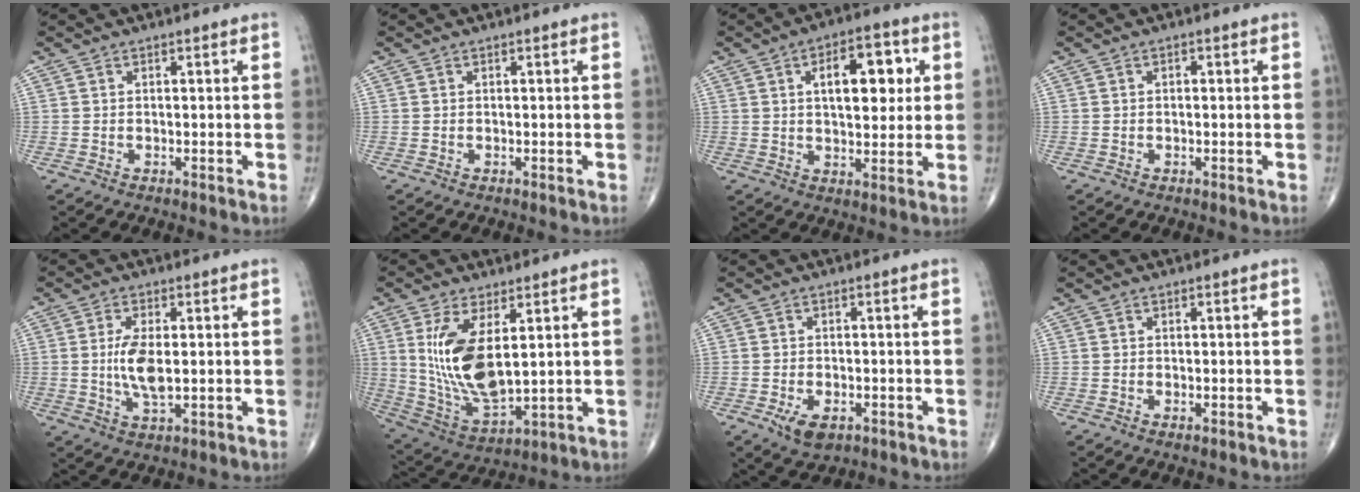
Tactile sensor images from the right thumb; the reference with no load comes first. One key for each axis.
{"total": 0.0}
{"total": 12.0, "fx": 3.1, "fy": 6.0, "fz": 9.9, "tx": -0.111, "ty": 0.000, "tz": 0.043}
{"total": 0.7, "fx": 0.1, "fy": 0.4, "fz": 0.5, "tx": -0.008, "ty": 0.003, "tz": 0.000}
{"total": 6.9, "fx": 0.1, "fy": 2.8, "fz": 6.3, "tx": -0.128, "ty": -0.011, "tz": 0.002}
{"total": 14.6, "fx": 3.3, "fy": 6.4, "fz": 12.7, "tx": -0.246, "ty": -0.024, "tz": 0.083}
{"total": 5.2, "fx": -2.3, "fy": 3.0, "fz": 3.6, "tx": -0.059, "ty": 0.002, "tz": -0.031}
{"total": 0.7, "fx": -0.3, "fy": 0.3, "fz": 0.5, "tx": -0.009, "ty": -0.001, "tz": -0.005}